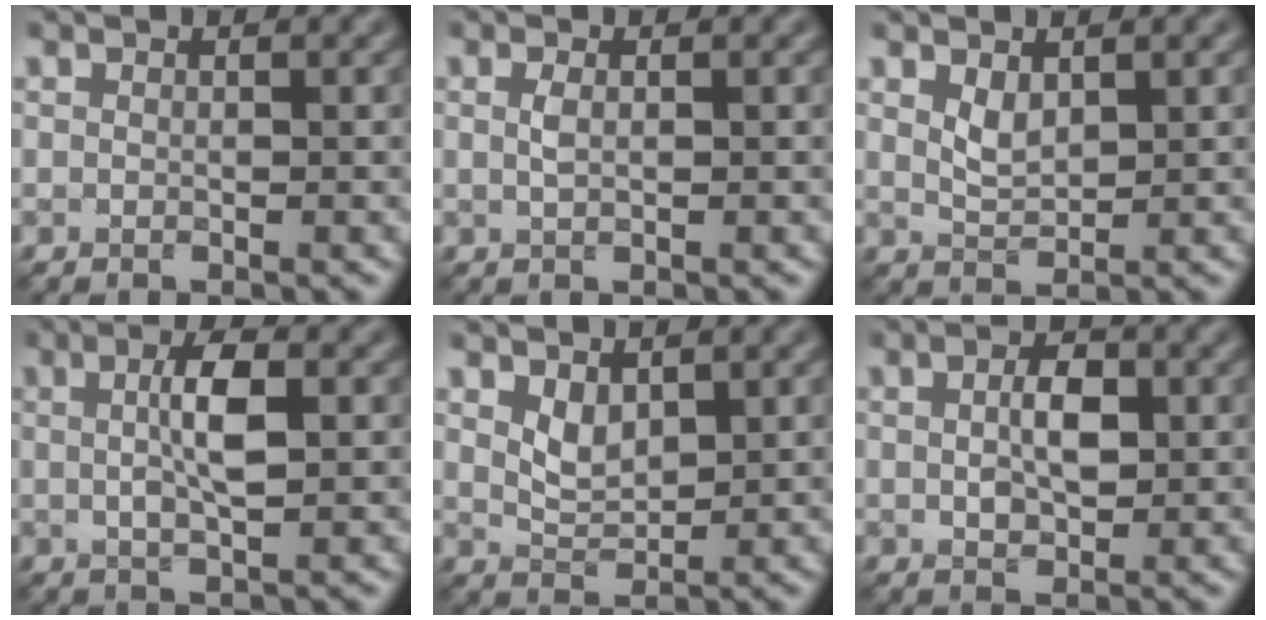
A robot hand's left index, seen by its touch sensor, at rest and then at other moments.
{"total": 0.8, "force": [0.2, 0.3, 0.7], "torque": [-0.018, 0.002, 0.004]}
{"total": 1.7, "force": [0.9, 0.9, 1.1], "torque": [-0.023, -0.003, 0.024]}
{"total": 4.0, "force": [0.6, 1.1, 3.8], "torque": [-0.072, 0.005, 0.008]}
{"total": 2.0, "force": [1.1, 1.1, 1.2], "torque": [-0.027, -0.005, 0.029]}
{"total": 3.4, "force": [0.4, 1.9, 2.8], "torque": [-0.056, 0.003, 0.007]}